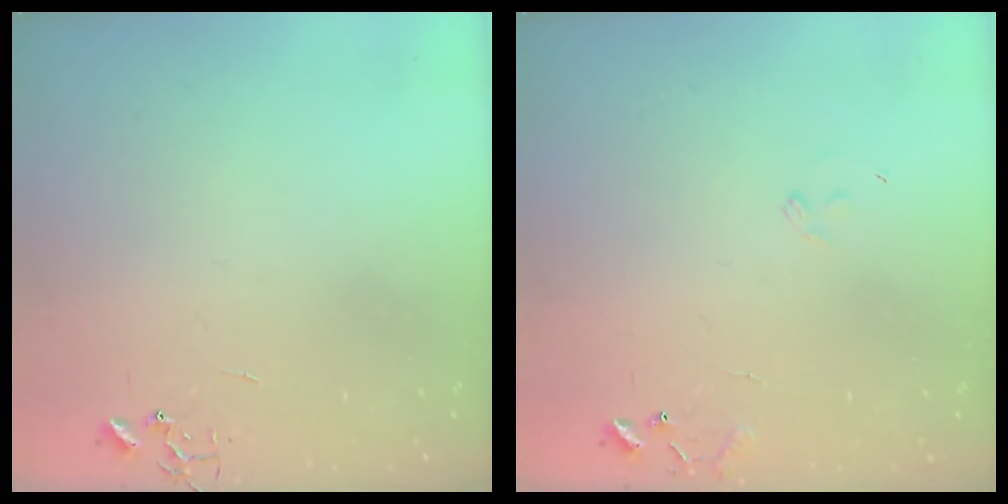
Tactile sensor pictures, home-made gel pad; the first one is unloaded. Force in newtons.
{"total": 7.6, "press": 7.6, "slide": 0.7}